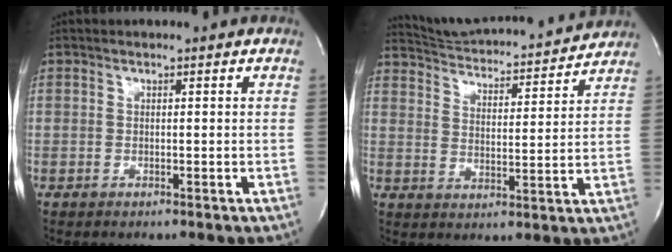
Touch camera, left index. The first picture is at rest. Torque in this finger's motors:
{"motor_torque": [-0.12, -0.20, 0.09, 0.01]}